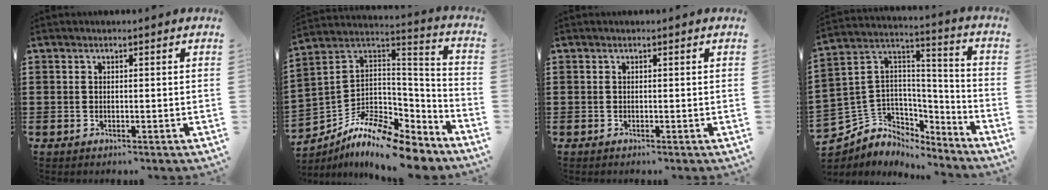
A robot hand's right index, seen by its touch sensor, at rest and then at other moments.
{"total": 11.1, "force": [-8.9, 3.7, 5.7], "torque": [-0.113, 0.017, -0.171]}
{"total": 0.0}
{"total": 6.5, "force": [-3.0, 5.7, 0.5], "torque": [-0.048, -0.012, -0.058]}